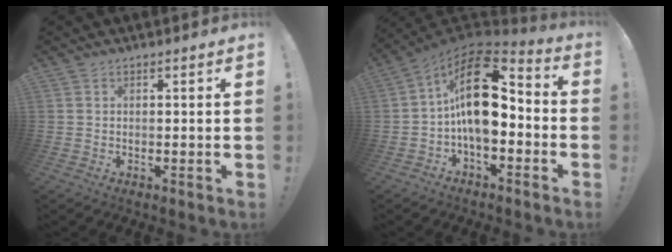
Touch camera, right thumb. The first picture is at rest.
{"total": 19.4, "force": [2.6, 10.6, 16.0], "torque": [-0.272, -0.008, 0.046]}